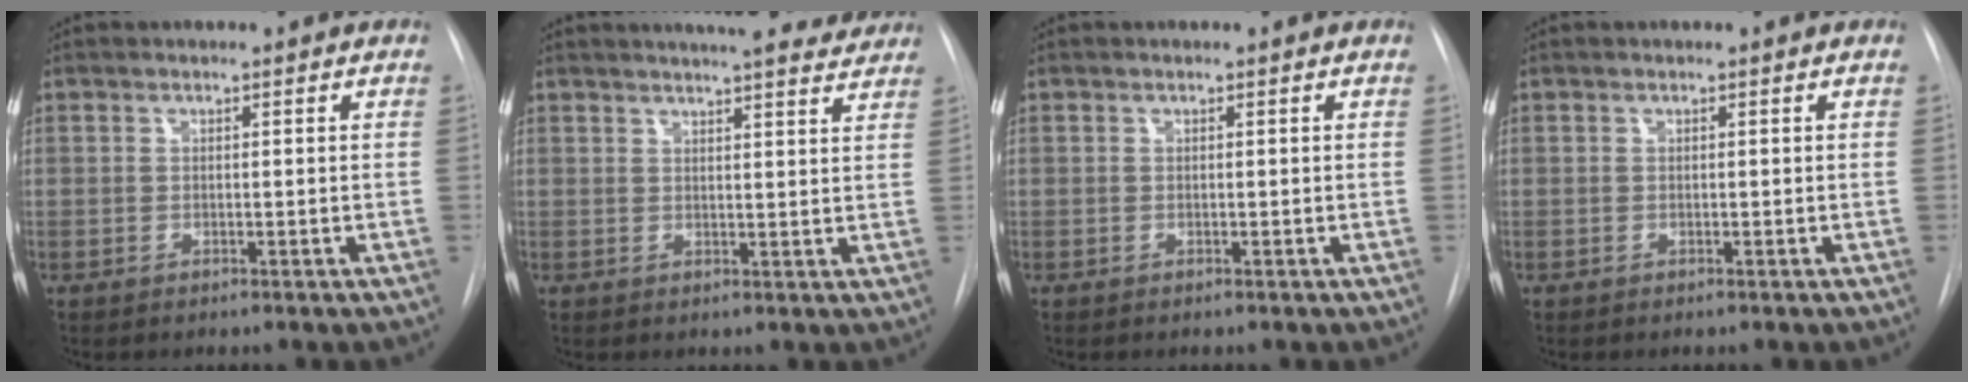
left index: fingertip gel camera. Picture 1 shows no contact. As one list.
[{"total": 13.4, "force": [12.3, 2.0, 4.9], "torque": [-0.061, 0.009, 0.145]}, {"total": 0.0}, {"total": 0.0}]